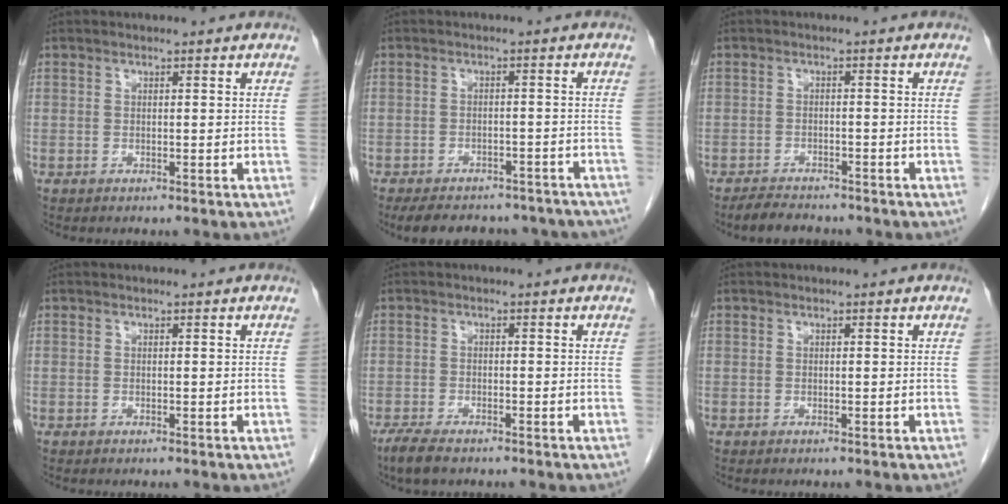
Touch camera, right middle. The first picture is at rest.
{"total": 16.5, "force": [-14.1, 6.4, 5.8], "torque": [-0.116, -0.005, -0.161]}
{"total": 4.1, "force": [-3.7, 1.1, 1.4], "torque": [-0.032, -0.010, -0.060]}
{"total": 0.0}
{"total": 3.9, "force": [-3.0, 0.9, 2.4], "torque": [-0.055, -0.012, -0.049]}
{"total": 0.0}